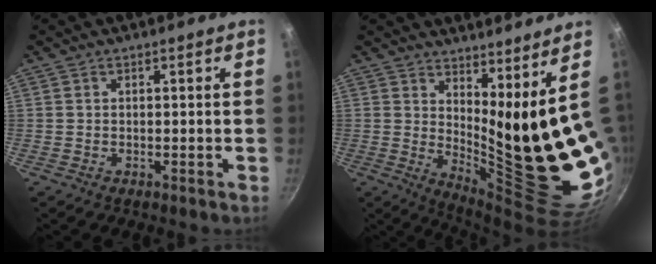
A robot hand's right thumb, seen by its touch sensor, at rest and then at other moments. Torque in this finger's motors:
{"motor_torque": [0.21, 4.80, 2.49, 0.26, 0.20]}